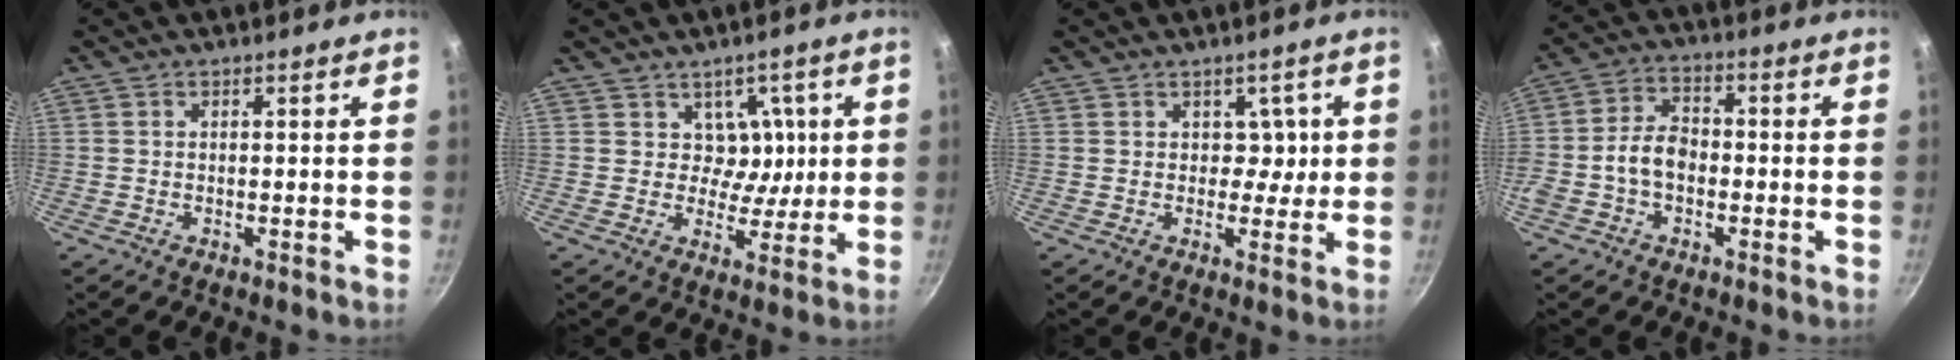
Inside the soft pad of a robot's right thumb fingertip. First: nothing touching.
{"total": 7.7, "force": [2.8, 6.6, 2.7], "torque": [0.004, -0.035, 0.041]}
{"total": 3.2, "force": [0.7, 2.9, 1.1], "torque": [0.025, -0.007, 0.010]}
{"total": 7.0, "force": [-1.7, 4.9, 4.7], "torque": [-0.072, 0.029, -0.042]}